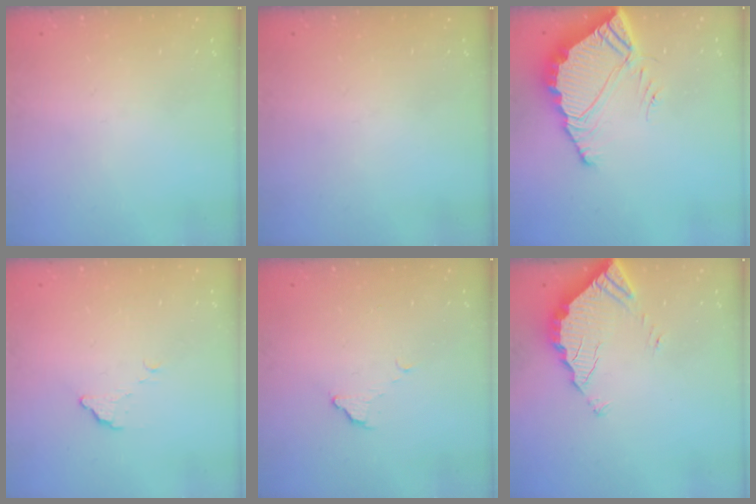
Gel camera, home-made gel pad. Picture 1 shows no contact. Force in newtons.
{"total": 0.0}
{"total": 7.9, "press": 7.9, "slide": 0.6}
{"total": 3.6, "press": 3.6, "slide": 0.2}
{"total": 4.3, "press": 4.3, "slide": 0.2}
{"total": 3.2, "press": 3.2, "slide": 0.2}